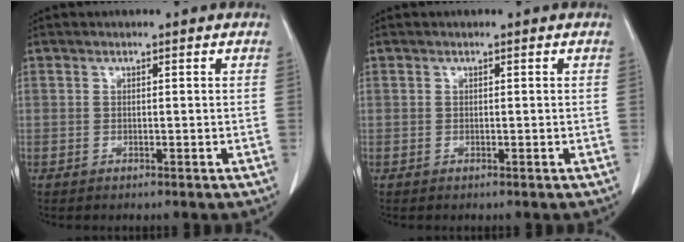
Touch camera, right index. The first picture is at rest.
{"total": 0.0}